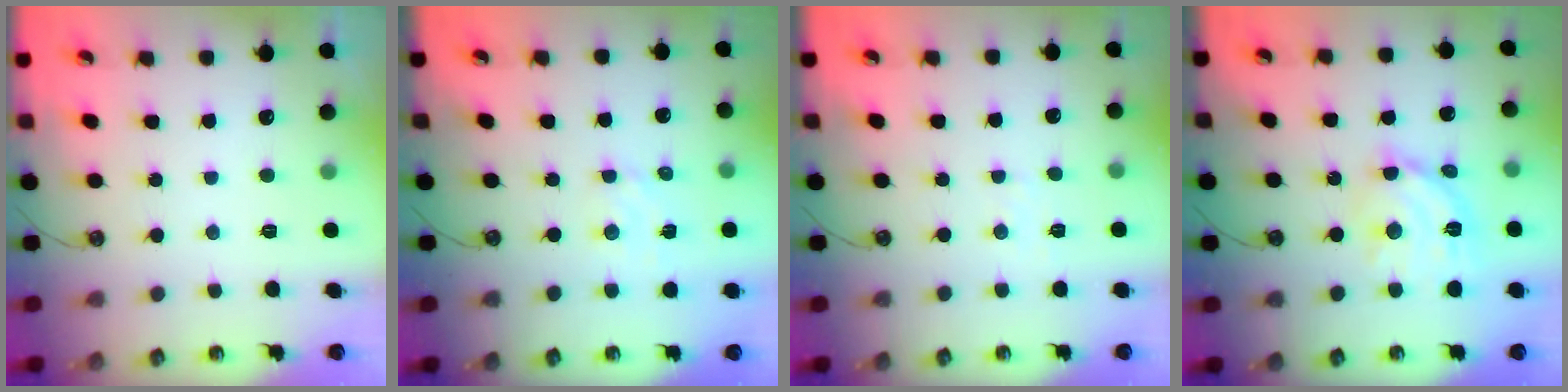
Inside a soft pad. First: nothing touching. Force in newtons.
{"total": 3.3, "press": 3.3, "slide": 0.3}
{"total": 3.0, "press": 3.0, "slide": 0.4}
{"total": 13.1, "press": 13.1, "slide": 1.0}